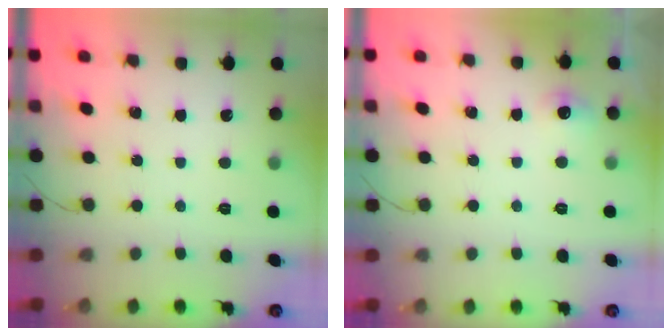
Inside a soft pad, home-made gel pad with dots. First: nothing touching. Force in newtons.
{"total": 5.8, "press": 5.5, "slide": 1.7}